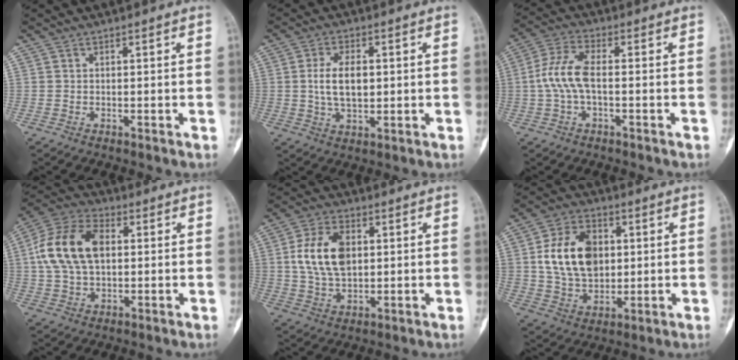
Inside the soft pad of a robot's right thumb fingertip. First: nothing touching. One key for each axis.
{"total": 7.8, "fx": 0.7, "fy": 4.2, "fz": 6.5, "tx": -0.115, "ty": -0.003, "tz": 0.014}
{"total": 7.9, "fx": -0.5, "fy": 3.4, "fz": 7.2, "tx": -0.170, "ty": 0.023, "tz": -0.013}
{"total": 15.2, "fx": 2.3, "fy": 9.6, "fz": 11.6, "tx": -0.220, "ty": 0.022, "tz": 0.037}
{"total": 11.9, "fx": 2.0, "fy": 7.4, "fz": 9.1, "tx": -0.161, "ty": 0.000, "tz": 0.041}
{"total": 15.5, "fx": 2.5, "fy": 10.9, "fz": 10.7, "tx": -0.154, "ty": -0.002, "tz": 0.048}